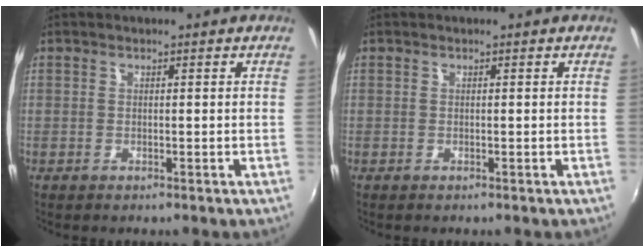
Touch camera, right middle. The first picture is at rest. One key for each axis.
{"total": 0.0}